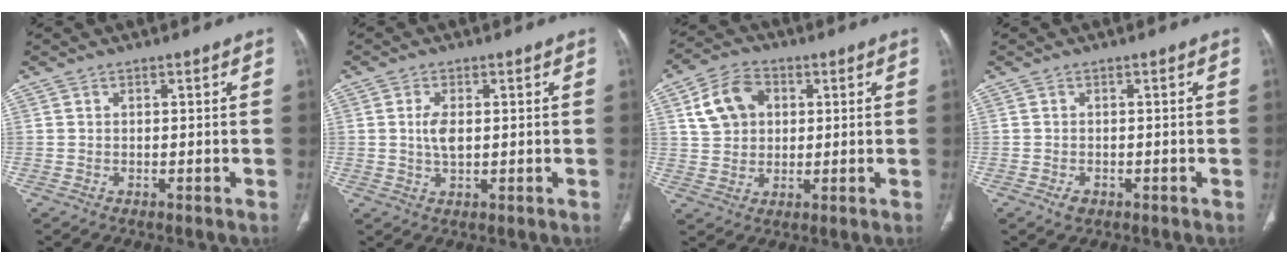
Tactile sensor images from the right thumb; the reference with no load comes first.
{"total": 3.8, "force": [0.4, 2.0, 3.2], "torque": [-0.065, -0.001, 0.009]}
{"total": 9.5, "force": [2.8, 7.3, 5.4], "torque": [-0.083, 0.008, 0.051]}
{"total": 1.7, "force": [-0.8, 1.2, 0.9], "torque": [-0.015, 0.001, -0.009]}